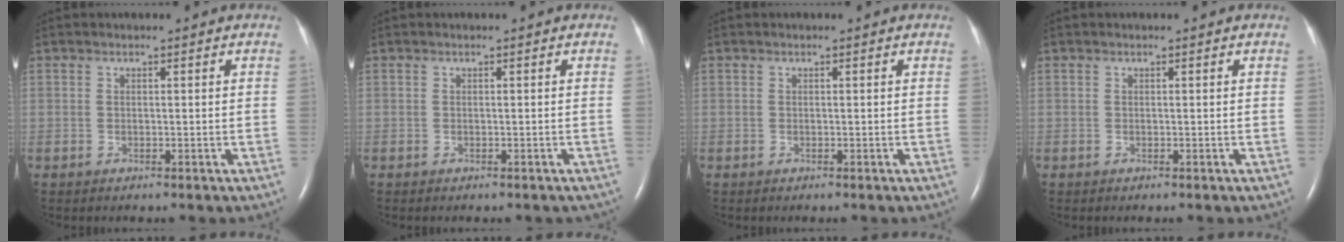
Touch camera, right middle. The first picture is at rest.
{"total": 1.6, "force": [-1.3, 0.6, 0.7], "torque": [-0.010, -0.003, -0.013]}
{"total": 0.0}
{"total": 0.0}